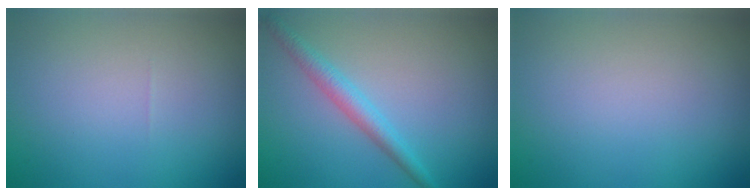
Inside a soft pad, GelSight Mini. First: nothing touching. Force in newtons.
{"total": 2.4, "press": 2.4, "slide": 0.1}
{"total": 0.0}